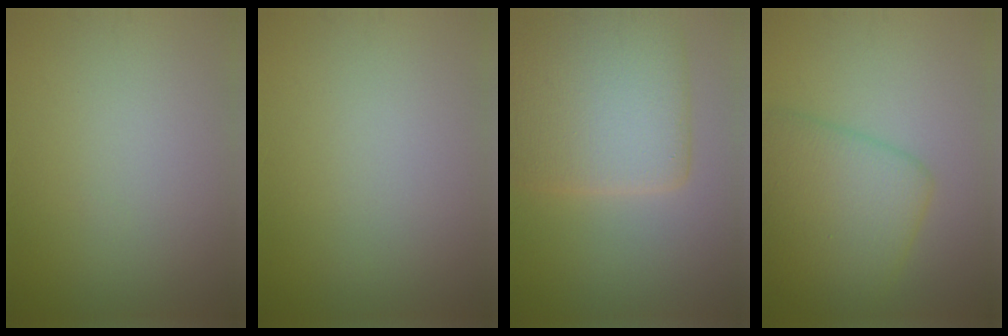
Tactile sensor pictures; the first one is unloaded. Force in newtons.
{"total": 0.0}
{"total": 8.1, "press": 8.1, "slide": 0.4}
{"total": 6.5, "press": 6.5, "slide": 0.1}